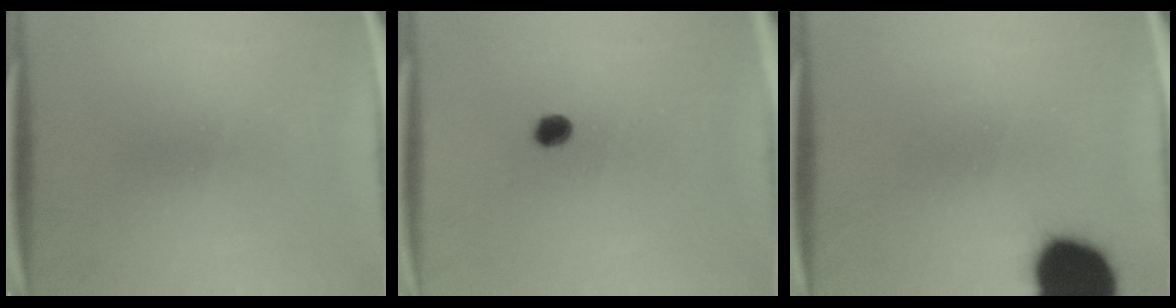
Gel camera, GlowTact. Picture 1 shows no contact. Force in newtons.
{"total": 2.7}
{"total": 18.6}